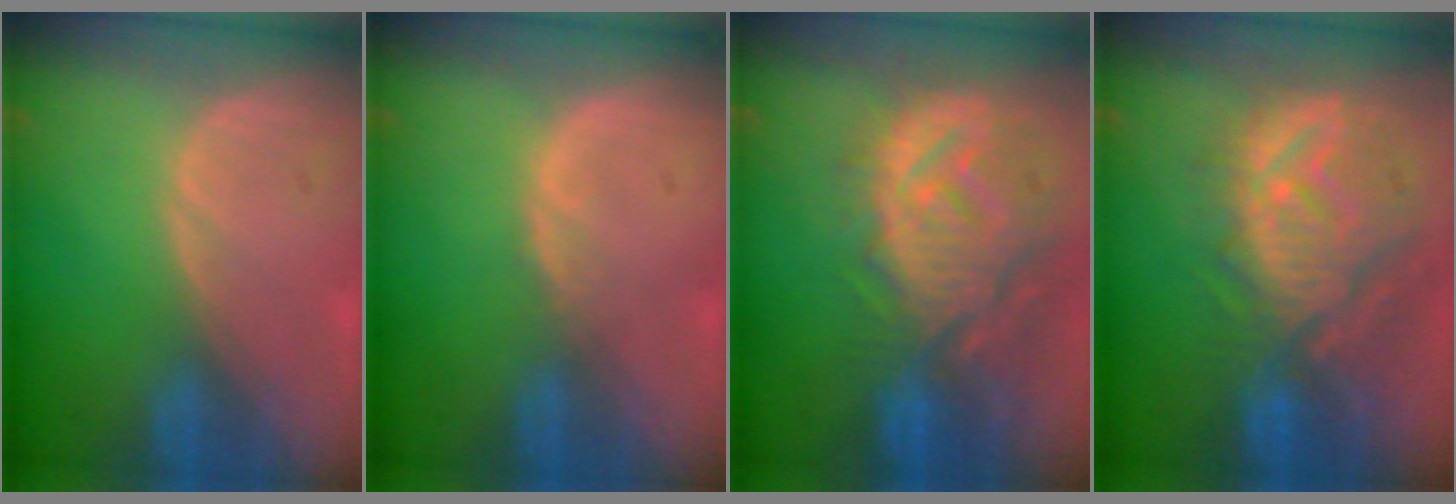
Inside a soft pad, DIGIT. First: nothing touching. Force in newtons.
{"total": 0.9, "press": 0.9, "slide": 0.2}
{"total": 12.8, "press": 11.3, "slide": 6.0}
{"total": 12.1, "press": 11.0, "slide": 5.2}